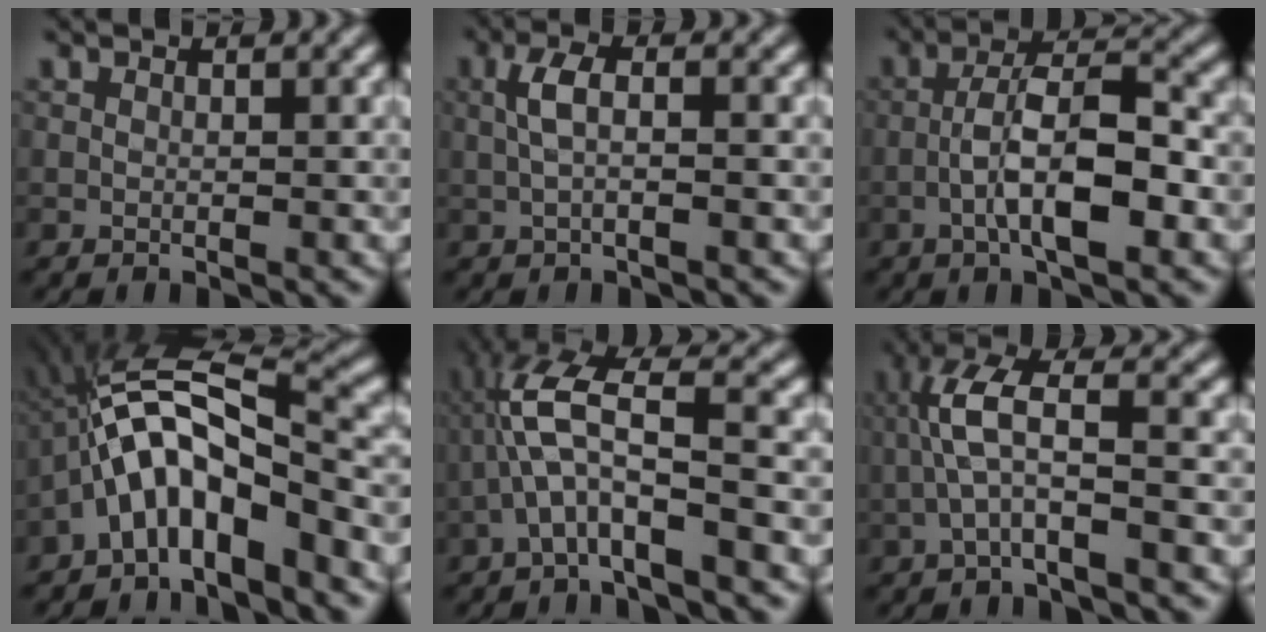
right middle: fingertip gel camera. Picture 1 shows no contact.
{"total": 2.1, "force": [0.0, 0.5, 2.0], "torque": [-0.044, 0.012, 0.003]}
{"total": 6.7, "force": [-2.2, 1.9, 6.0], "torque": [-0.102, 0.020, -0.035]}
{"total": 9.8, "force": [-3.4, 3.4, 8.5], "torque": [-0.146, 0.029, -0.061]}
{"total": 6.0, "force": [-1.6, 1.3, 5.7], "torque": [-0.121, 0.025, -0.029]}
{"total": 4.7, "force": [-1.0, 0.8, 4.5], "torque": [-0.102, 0.025, -0.018]}